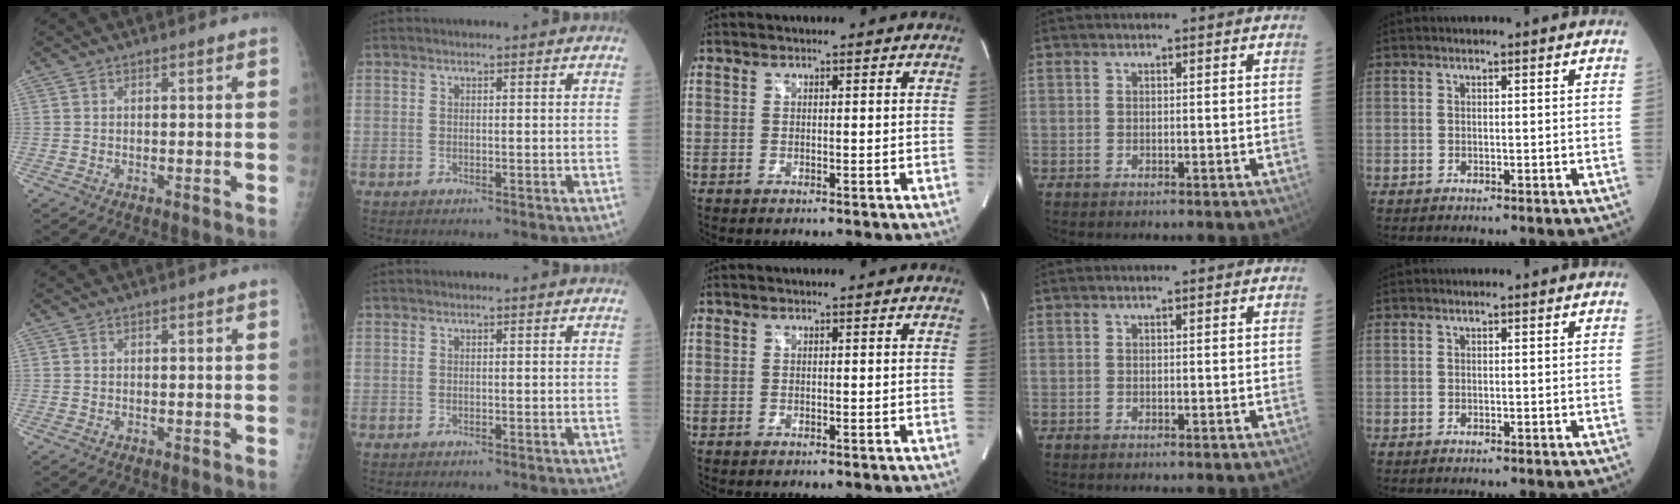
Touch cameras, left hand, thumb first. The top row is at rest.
{}